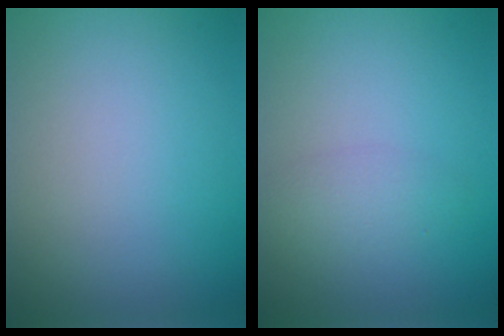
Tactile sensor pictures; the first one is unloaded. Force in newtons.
{"total": 1.8, "press": 1.8, "slide": 0.2}